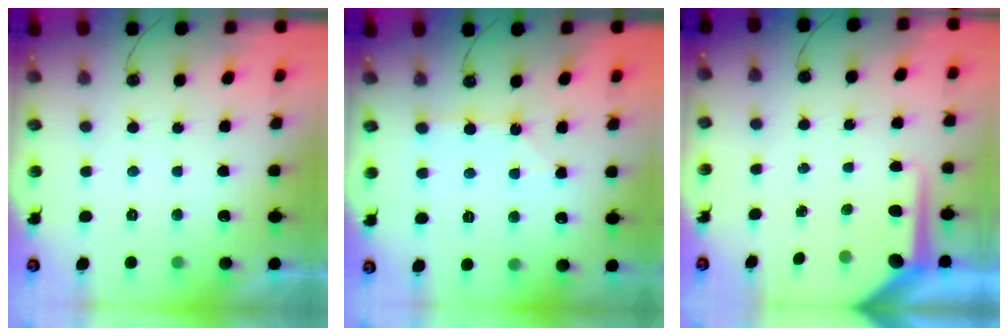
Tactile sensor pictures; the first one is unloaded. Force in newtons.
{"total": 1.1, "press": 1.1, "slide": 0.2}
{"total": 8.7, "press": 8.6, "slide": 0.9}